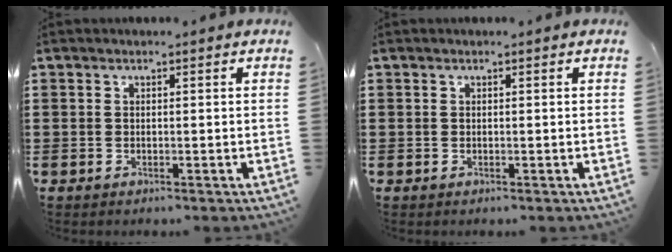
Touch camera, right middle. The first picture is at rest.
{"total": 0.0}